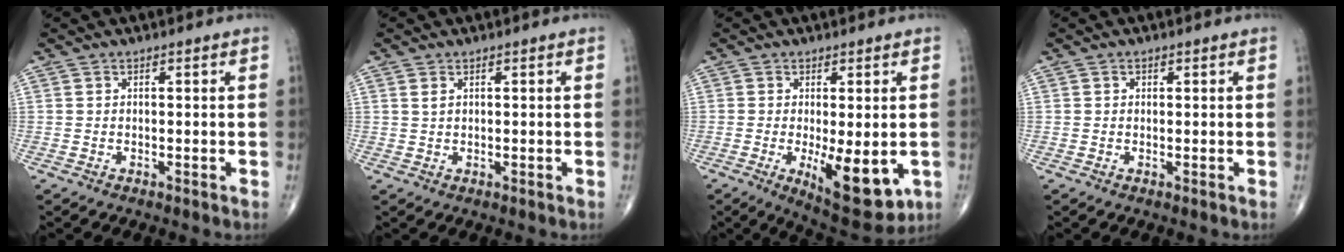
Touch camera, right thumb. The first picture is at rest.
{"total": 1.1, "force": [0.6, 0.6, 0.7], "torque": [-0.014, 0.002, 0.014]}
{"total": 11.6, "force": [-2.7, 4.3, 10.4], "torque": [-0.136, -0.024, -0.026]}
{"total": 0.7, "force": [0.3, 0.6, 0.3], "torque": [-0.001, 0.000, 0.004]}